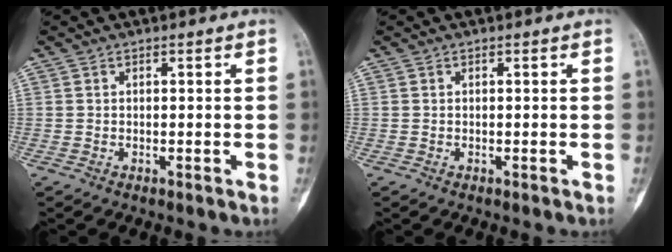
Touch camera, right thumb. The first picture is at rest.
{"total": 0.0}